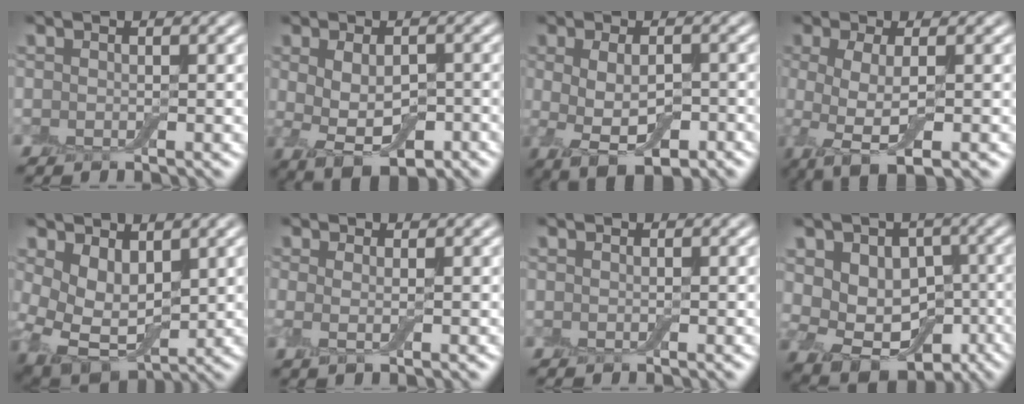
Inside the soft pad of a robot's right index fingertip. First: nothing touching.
{"total": 5.3, "force": [-0.9, 2.6, 4.5], "torque": [-0.076, -0.014, -0.006]}
{"total": 5.0, "force": [-1.1, 2.1, 4.4], "torque": [-0.077, -0.015, -0.013]}
{"total": 4.8, "force": [-1.3, 1.3, 4.4], "torque": [-0.076, -0.013, -0.026]}
{"total": 6.0, "force": [0.8, 3.9, 4.5], "torque": [-0.096, -0.013, 0.021]}
{"total": 1.4, "force": [0.1, 0.2, 1.4], "torque": [-0.030, -0.005, 0.001]}
{"total": 0.0}
{"total": 7.2, "force": [-0.5, 5.4, 4.7], "torque": [-0.065, -0.008, -0.003]}